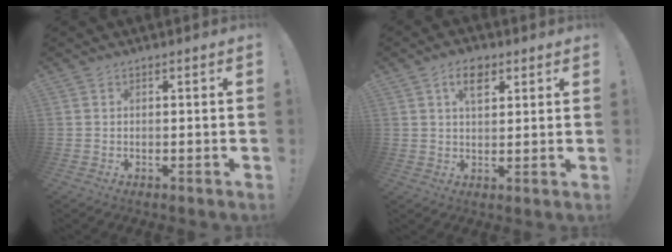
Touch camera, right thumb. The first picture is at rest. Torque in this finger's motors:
{"motor_torque": [0.03, 0.04, 0.01, 0.01, 0.01]}